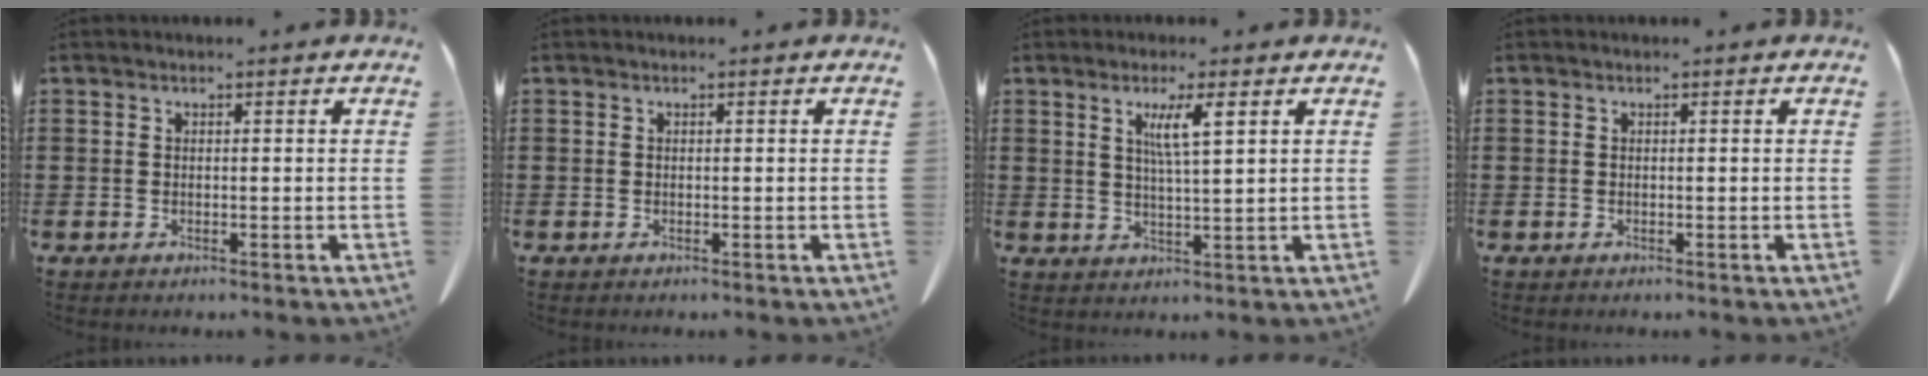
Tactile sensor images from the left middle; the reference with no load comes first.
{"total": 0.0}
{"total": 4.7, "force": [2.2, 0.3, 4.1], "torque": [-0.086, 0.001, 0.035]}
{"total": 0.0}